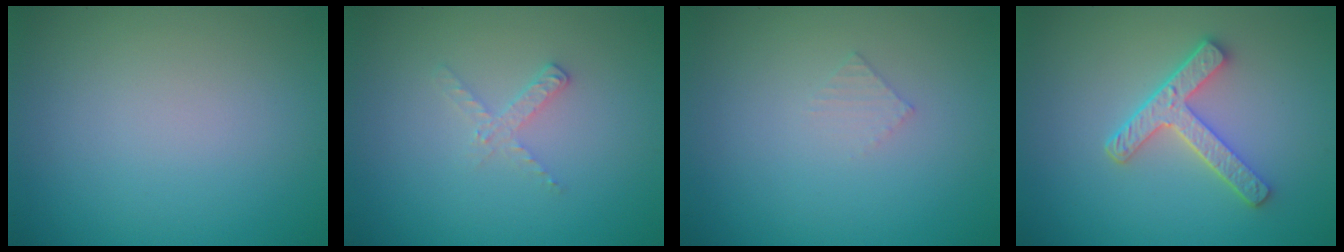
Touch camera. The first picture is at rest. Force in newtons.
{"total": 1.4, "press": 1.4, "slide": 0.1}
{"total": 0.8, "press": 0.8, "slide": 0.1}
{"total": 3.7, "press": 3.2, "slide": 2.0}